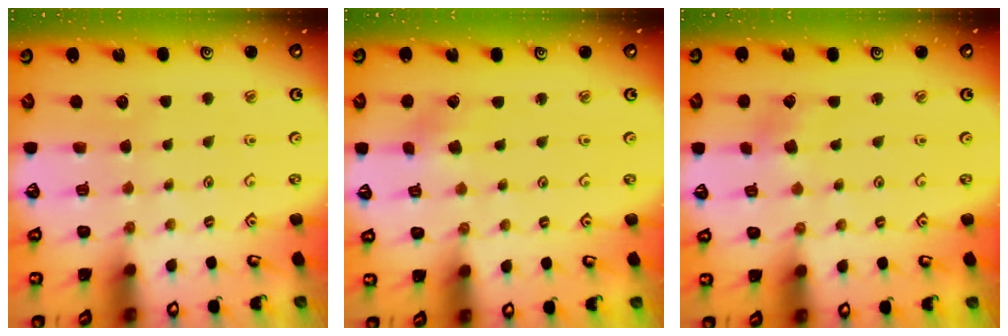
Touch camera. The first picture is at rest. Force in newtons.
{"total": 2.0, "press": 2.0, "slide": 0.3}
{"total": 4.0, "press": 3.9, "slide": 0.6}